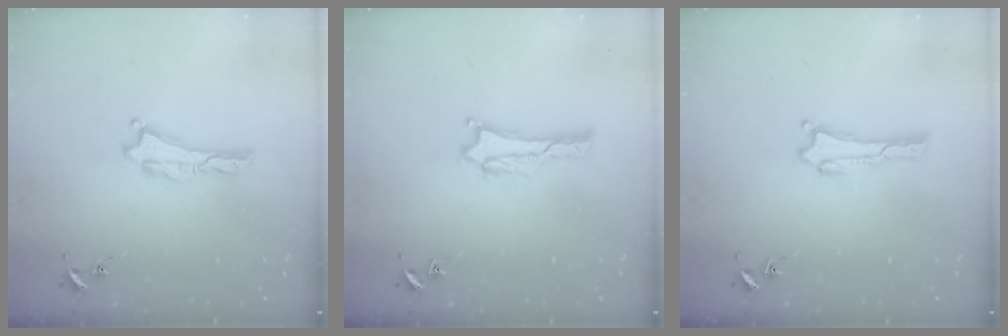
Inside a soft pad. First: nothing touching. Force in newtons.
{"total": 1.9, "press": 1.9, "slide": 0.1}
{"total": 0.0}